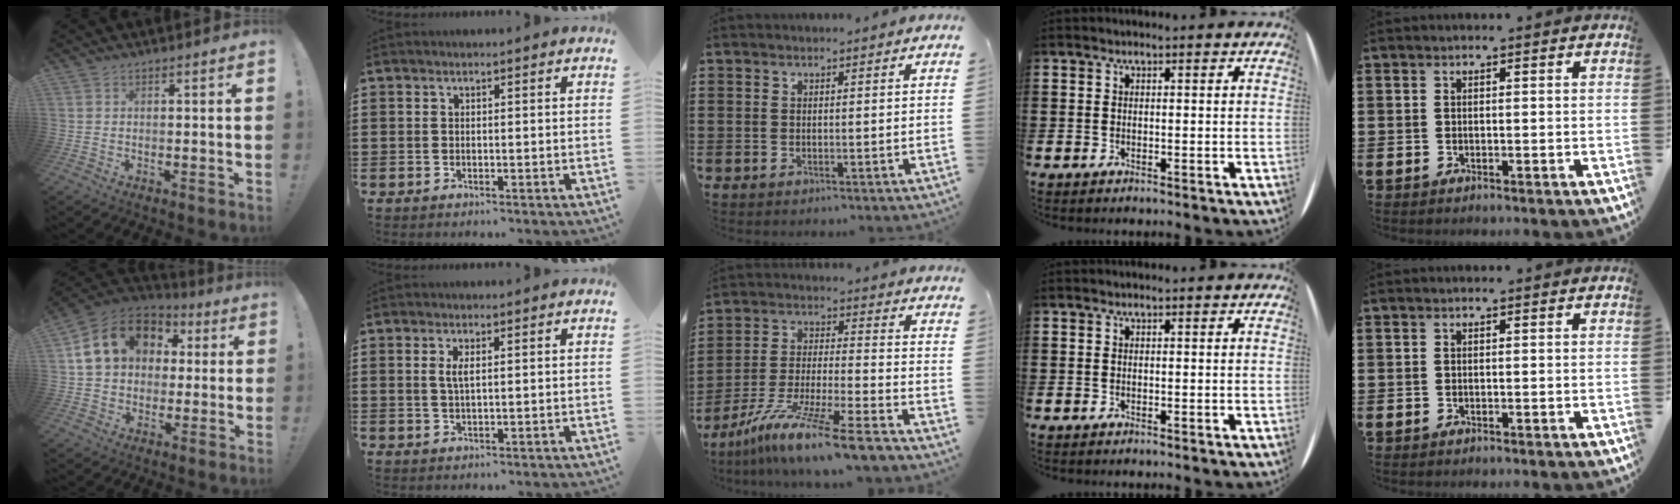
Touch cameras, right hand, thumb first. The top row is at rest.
{"thumb": {"total": 16.2, "force": [5.0, 12.9, 8.4], "torque": [-0.124, -0.006, 0.102]}, "index": {"total": 1.9, "force": [0.5, 0.5, 1.8], "torque": [-0.036, 0.003, 0.008]}, "middle": {"total": 12.2, "force": [-10.1, -0.8, 6.8], "torque": [-0.126, 0.006, -0.194]}}